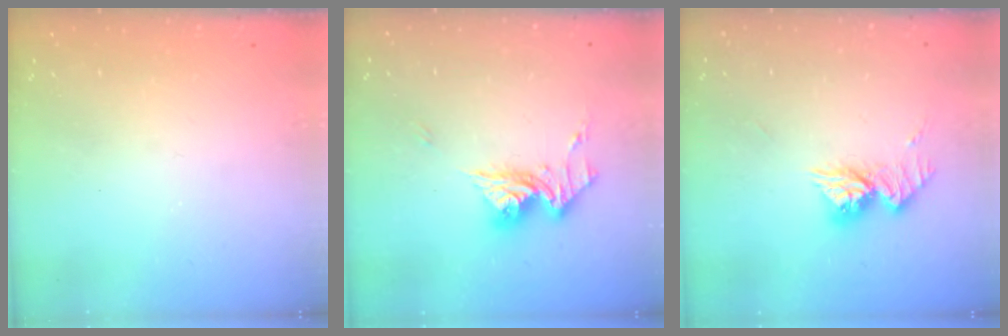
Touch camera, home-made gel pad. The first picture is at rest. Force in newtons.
{"total": 12.3, "press": 12.3, "slide": 1.4}
{"total": 10.6, "press": 10.6, "slide": 1.0}